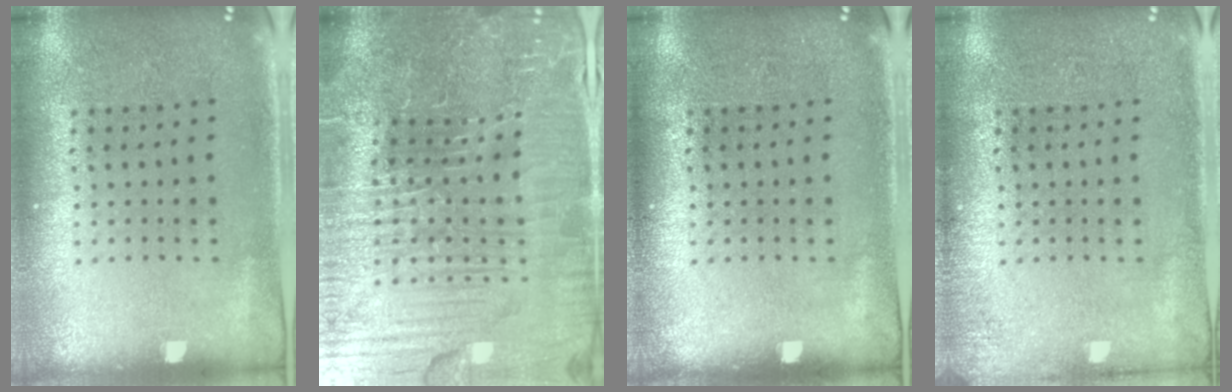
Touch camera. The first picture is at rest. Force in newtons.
{"total": 5.3, "press": 5.1, "slide": 1.4}
{"total": 0.0}
{"total": 1.2, "press": 1.1, "slide": 0.2}